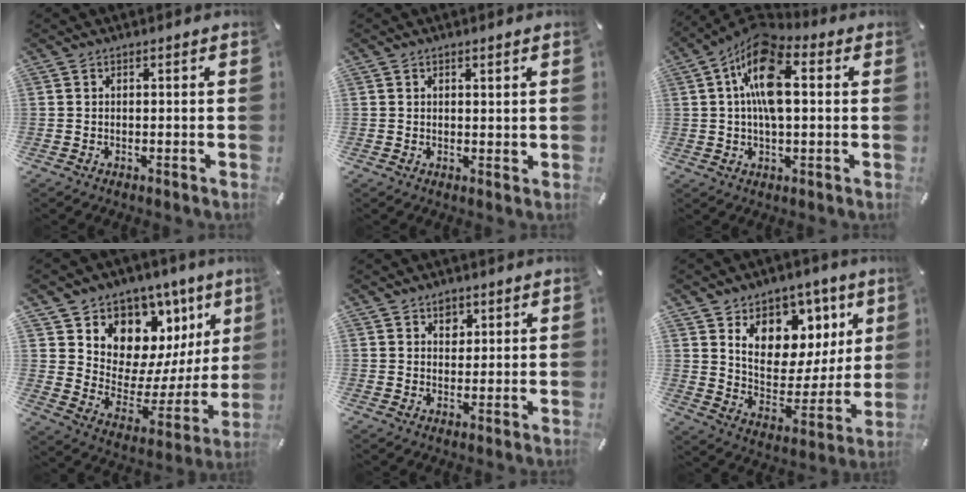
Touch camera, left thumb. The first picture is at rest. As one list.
[{"total": 1.1, "force": [0.6, 0.7, 0.6], "torque": [-0.003, -0.002, 0.009]}, {"total": 14.0, "force": [2.7, 7.0, 11.8], "torque": [-0.234, 0.003, 0.048]}, {"total": 10.5, "force": [7.3, 7.4, 0.9], "torque": [0.000, -0.110, 0.133]}, {"total": 3.1, "force": [1.6, 2.4, 1.0], "torque": [0.001, -0.007, 0.023]}, {"total": 13.5, "force": [6.9, 10.3, 5.2], "torque": [-0.070, -0.065, 0.127]}]